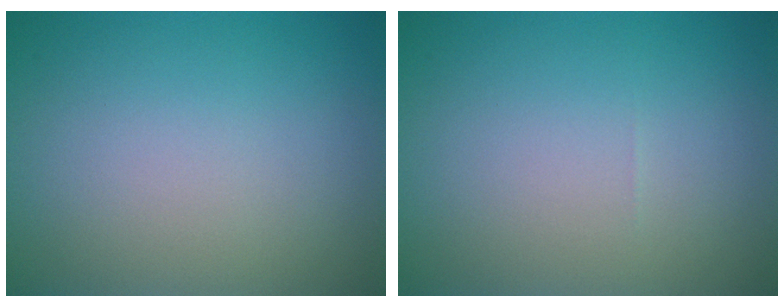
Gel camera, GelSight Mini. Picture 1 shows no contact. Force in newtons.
{"total": 0.0}